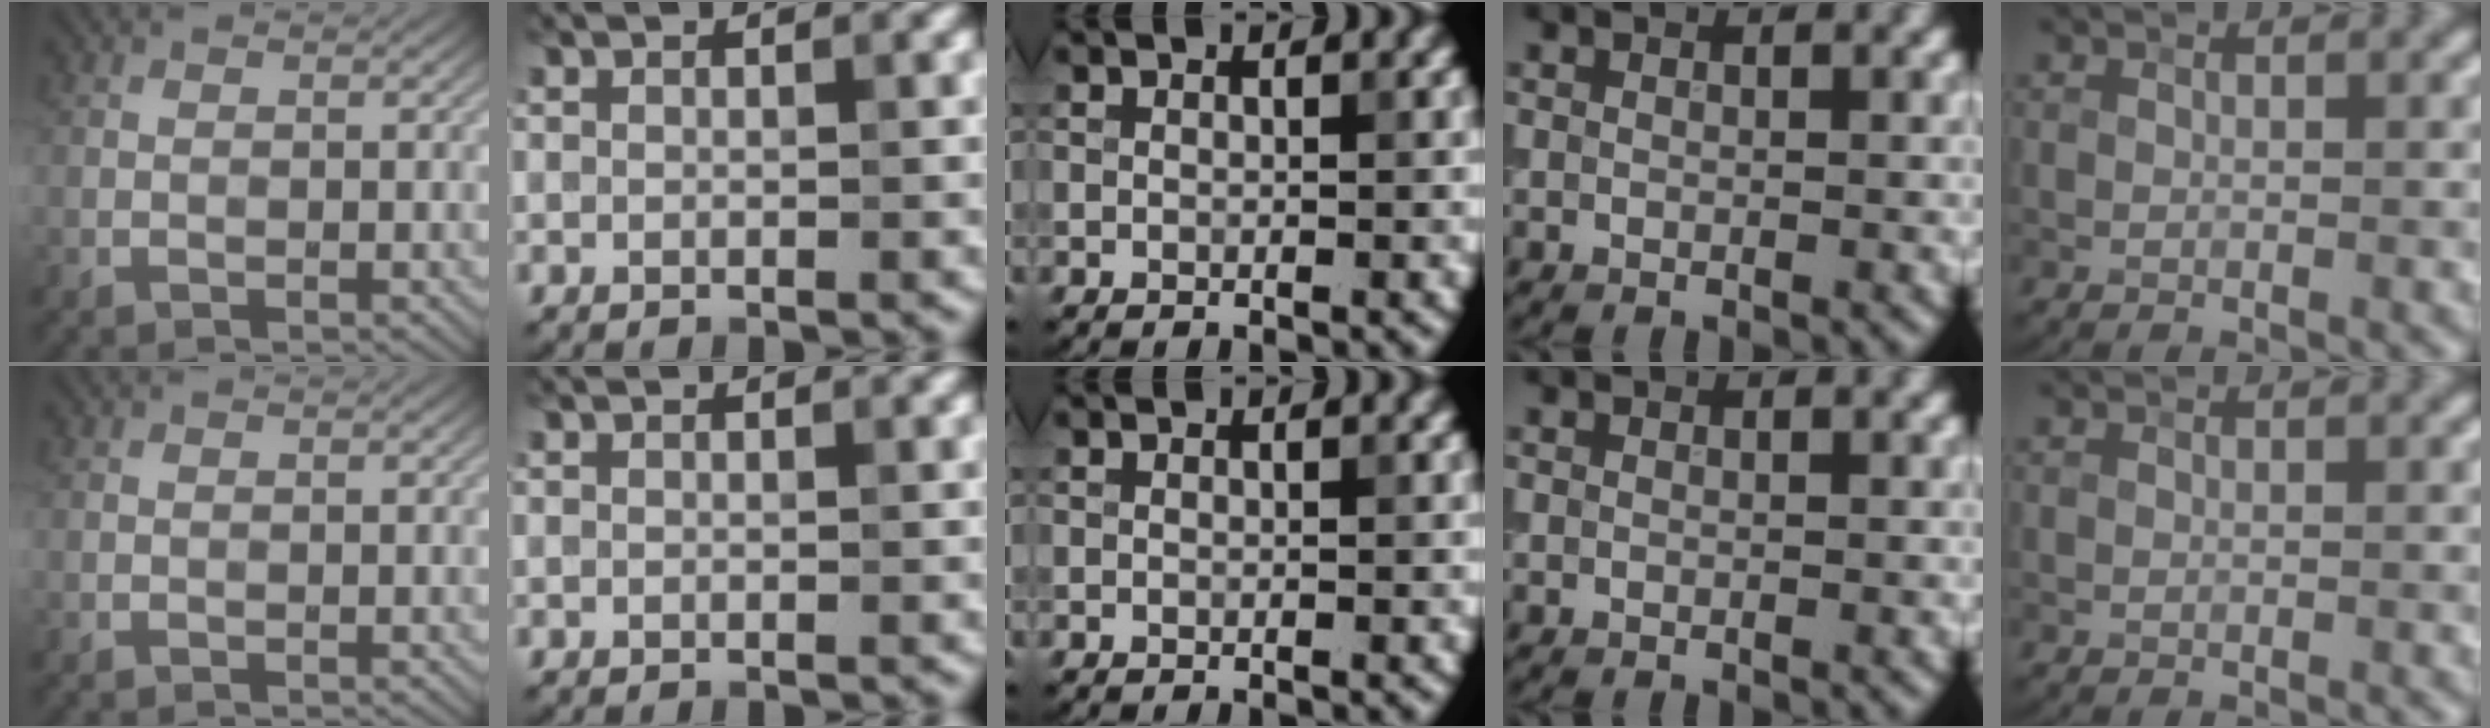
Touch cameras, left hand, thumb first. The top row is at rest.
{}